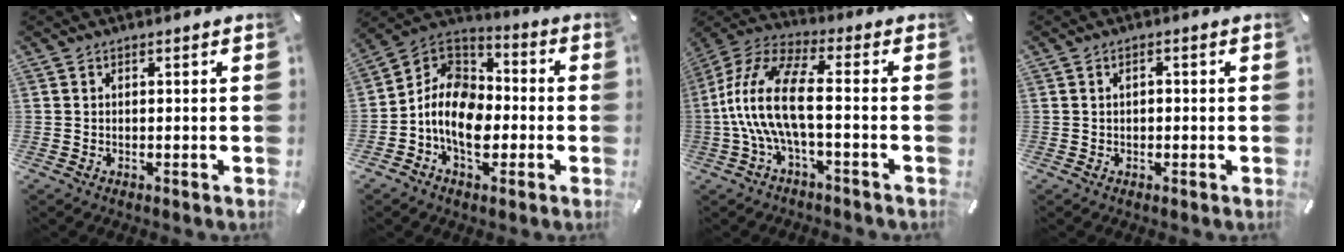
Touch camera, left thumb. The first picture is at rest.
{"total": 12.2, "force": [-4.5, 9.0, 6.9], "torque": [-0.157, 0.020, -0.087]}
{"total": 15.2, "force": [-1.9, 5.0, 14.3], "torque": [-0.299, -0.001, -0.037]}
{"total": 1.3, "force": [0.0, 0.9, 1.0], "torque": [-0.019, 0.006, -0.003]}